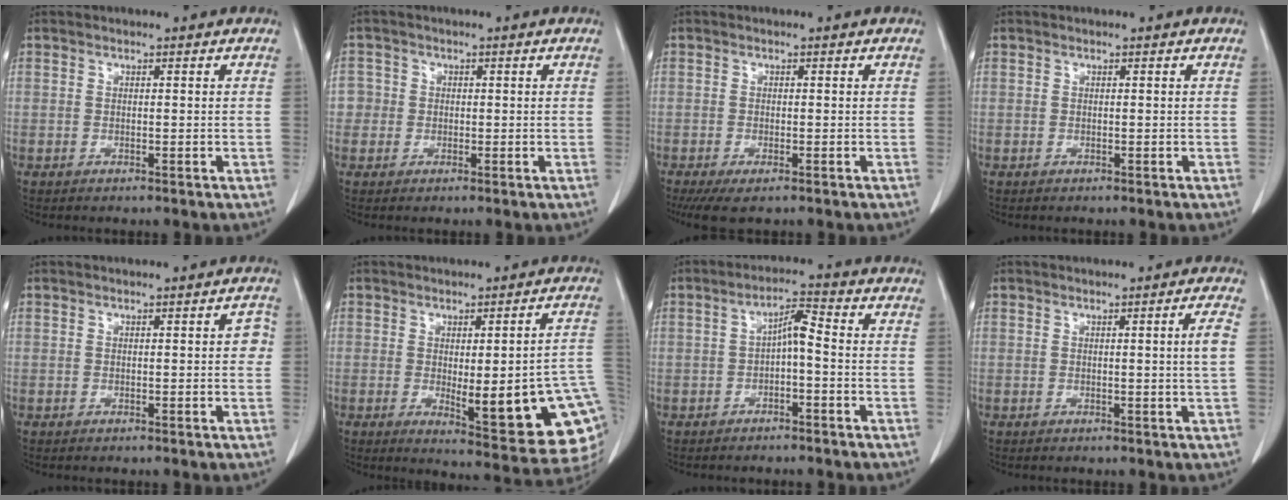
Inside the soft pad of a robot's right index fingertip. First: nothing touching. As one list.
[{"total": 2.6, "force": [-0.1, 2.6, -0.1], "torque": [0.017, 0.009, -0.006]}, {"total": 4.4, "force": [-3.0, 1.2, 3.0], "torque": [-0.053, -0.013, -0.048]}, {"total": 0.0}, {"total": 1.6, "force": [0.1, 0.7, 1.4], "torque": [-0.005, 0.006, -0.001]}, {"total": 18.7, "force": [-3.2, 4.0, 18.0], "torque": [-0.146, 0.000, -0.021]}, {"total": 4.1, "force": [-0.7, 1.0, 3.9], "torque": [-0.067, 0.017, -0.011]}, {"total": 2.4, "force": [0.1, -0.8, 2.2], "torque": [-0.034, -0.004, 0.005]}]